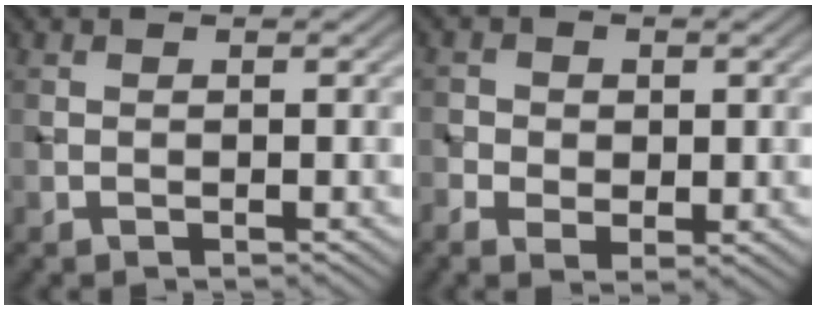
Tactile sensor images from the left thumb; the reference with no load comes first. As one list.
[{"total": 3.4, "force": [-0.4, 2.7, 2.1], "torque": [-0.043, -0.007, -0.002]}]